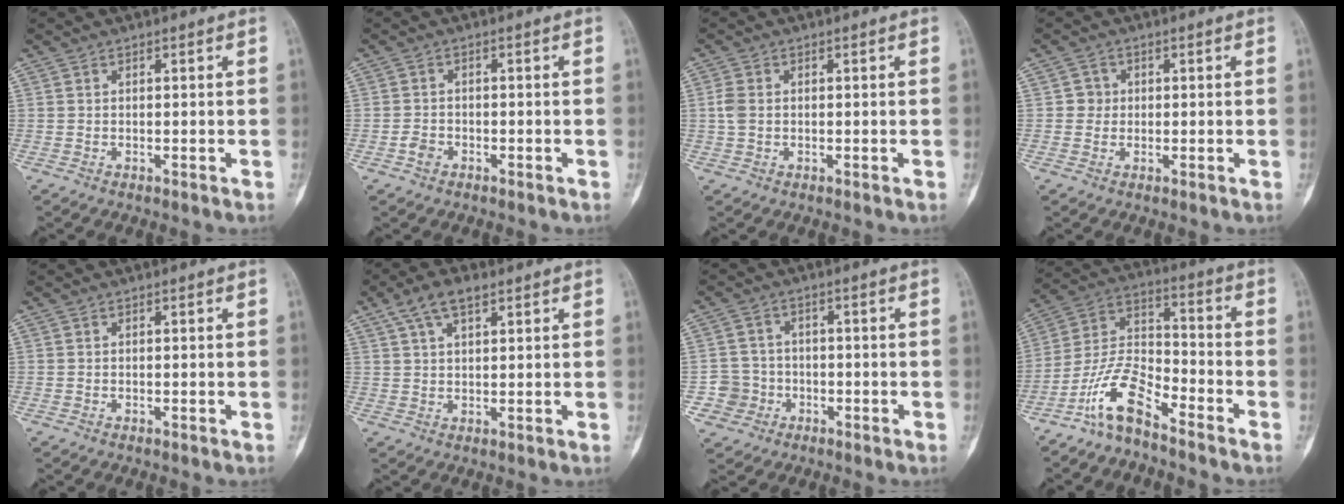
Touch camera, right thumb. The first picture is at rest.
{"total": 2.1, "force": [-1.1, 1.5, 0.9], "torque": [-0.014, 0.009, -0.021]}
{"total": 2.5, "force": [0.0, 1.8, 1.7], "torque": [-0.046, 0.004, -0.003]}
{"total": 2.2, "force": [0.1, 2.2, 0.3], "torque": [0.010, 0.006, -0.004]}
{"total": 0.0}
{"total": 6.7, "force": [3.8, 3.3, 4.4], "torque": [-0.070, 0.005, 0.069]}
{"total": 5.5, "force": [-1.8, 5.2, 0.2], "torque": [0.024, 0.015, -0.035]}
{"total": 10.2, "force": [-7.6, 3.2, 6.0], "torque": [-0.124, 0.074, -0.157]}